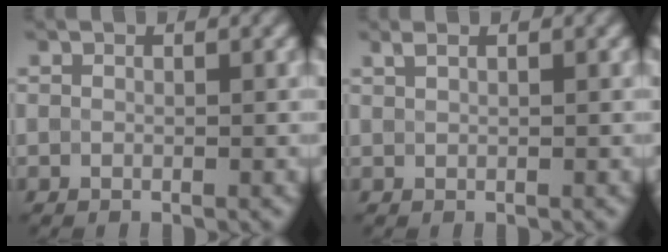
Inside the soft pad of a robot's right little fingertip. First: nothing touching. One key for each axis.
{"total": 0.7, "fx": 0.5, "fy": 0.2, "fz": 0.5, "tx": -0.012, "ty": 0.002, "tz": 0.013}